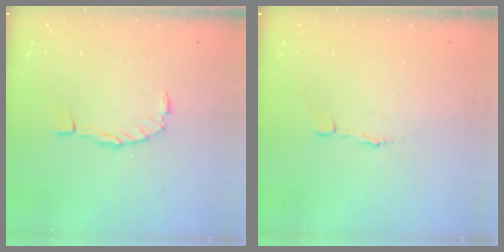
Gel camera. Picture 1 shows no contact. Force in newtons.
{"total": 1.7, "press": 1.7, "slide": 0.1}